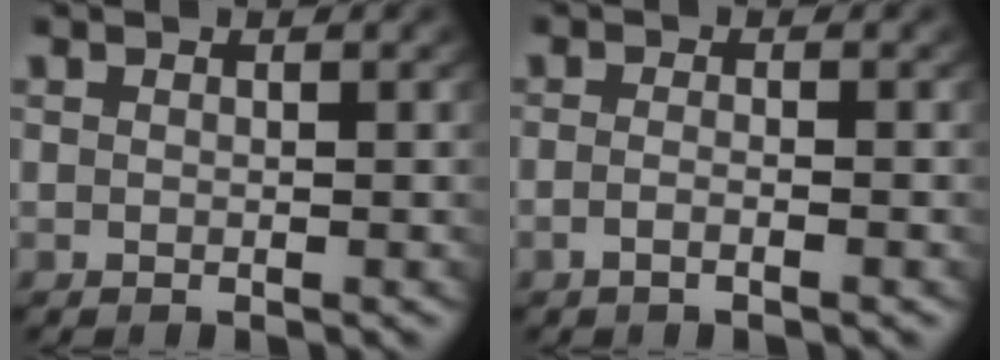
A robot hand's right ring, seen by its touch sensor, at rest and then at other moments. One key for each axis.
{"total": 1.5, "fx": -1.1, "fy": -0.1, "fz": 1.1, "tx": -0.030, "ty": -0.009, "tz": -0.016}